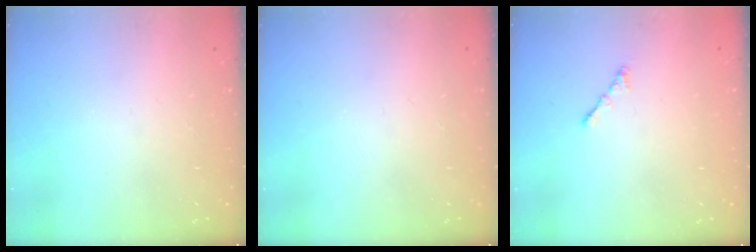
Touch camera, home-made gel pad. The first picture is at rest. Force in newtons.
{"total": 0.0}
{"total": 0.0}